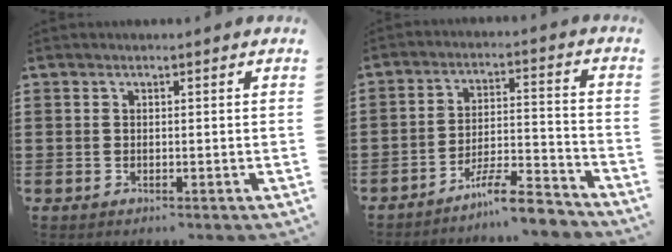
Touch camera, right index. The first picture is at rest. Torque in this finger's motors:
{"motor_torque": [-0.04, 1.12, -0.98, -0.21]}